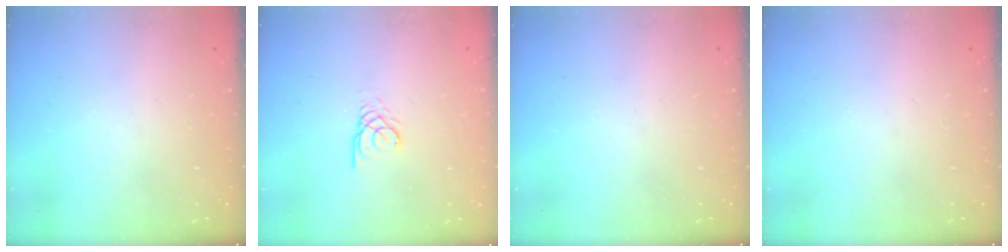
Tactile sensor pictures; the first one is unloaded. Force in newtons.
{"total": 2.6, "press": 2.6, "slide": 0.1}
{"total": 0.0}
{"total": 0.0}